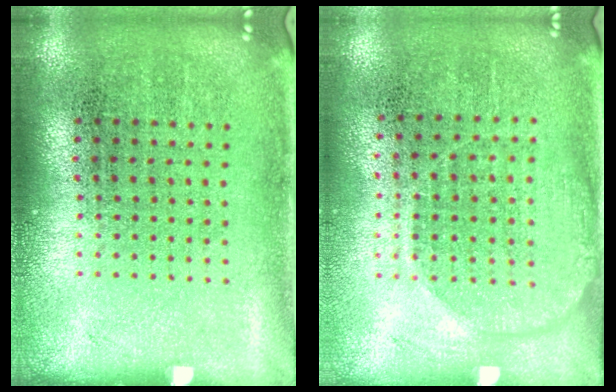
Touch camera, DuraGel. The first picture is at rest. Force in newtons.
{"total": 1.4, "press": 1.3, "slide": 0.7}